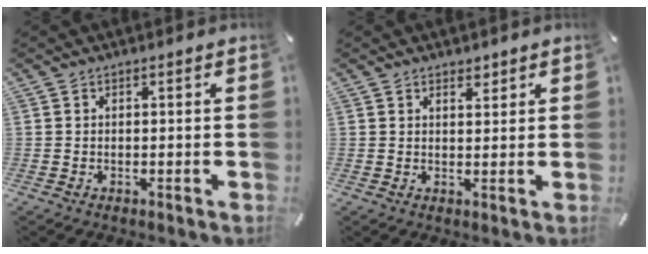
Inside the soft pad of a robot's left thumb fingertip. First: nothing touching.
{"total": 2.0, "force": [1.5, 1.2, 0.6], "torque": [-0.006, -0.003, 0.025]}